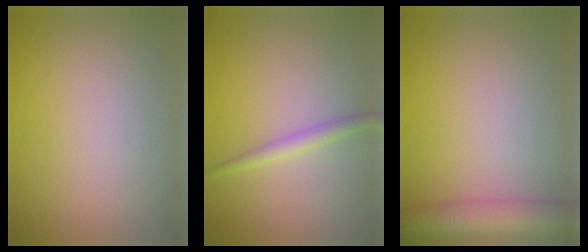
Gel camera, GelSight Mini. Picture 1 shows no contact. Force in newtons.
{"total": 1.6, "press": 1.6, "slide": 0.1}
{"total": 6.9, "press": 6.9, "slide": 0.2}